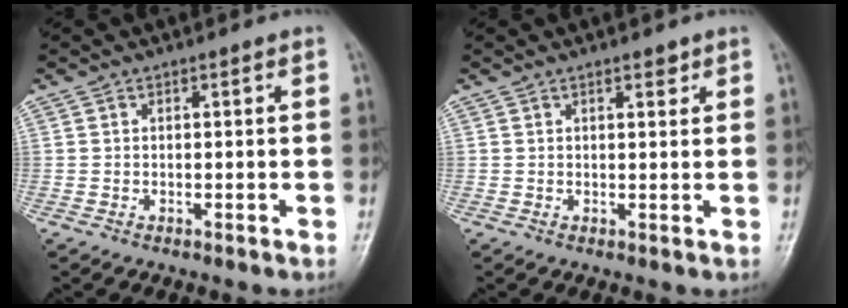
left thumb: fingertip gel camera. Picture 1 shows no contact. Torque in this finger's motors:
{"motor_torque": [-0.16, 0.13, -0.14, -0.09, 0.08]}